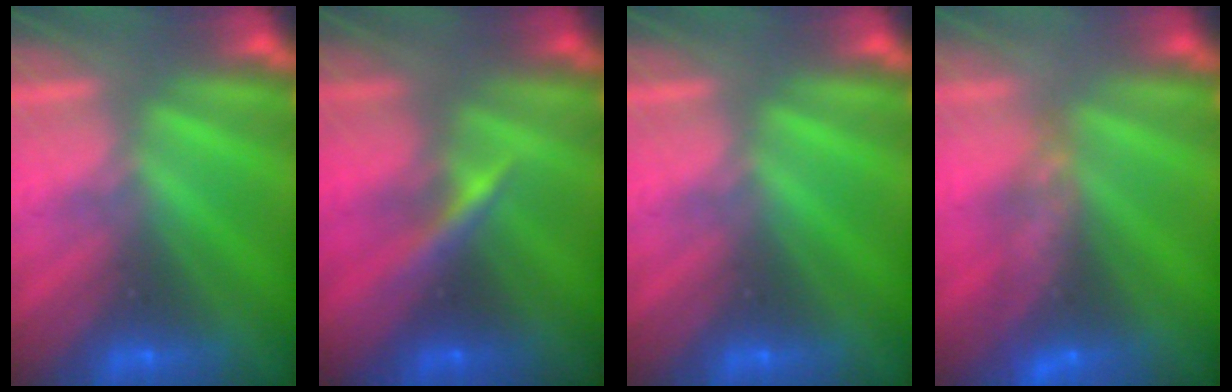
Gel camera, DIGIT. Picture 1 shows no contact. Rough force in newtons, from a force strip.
{"total": 2.9}
{"total": 0.0}
{"total": 8.6}